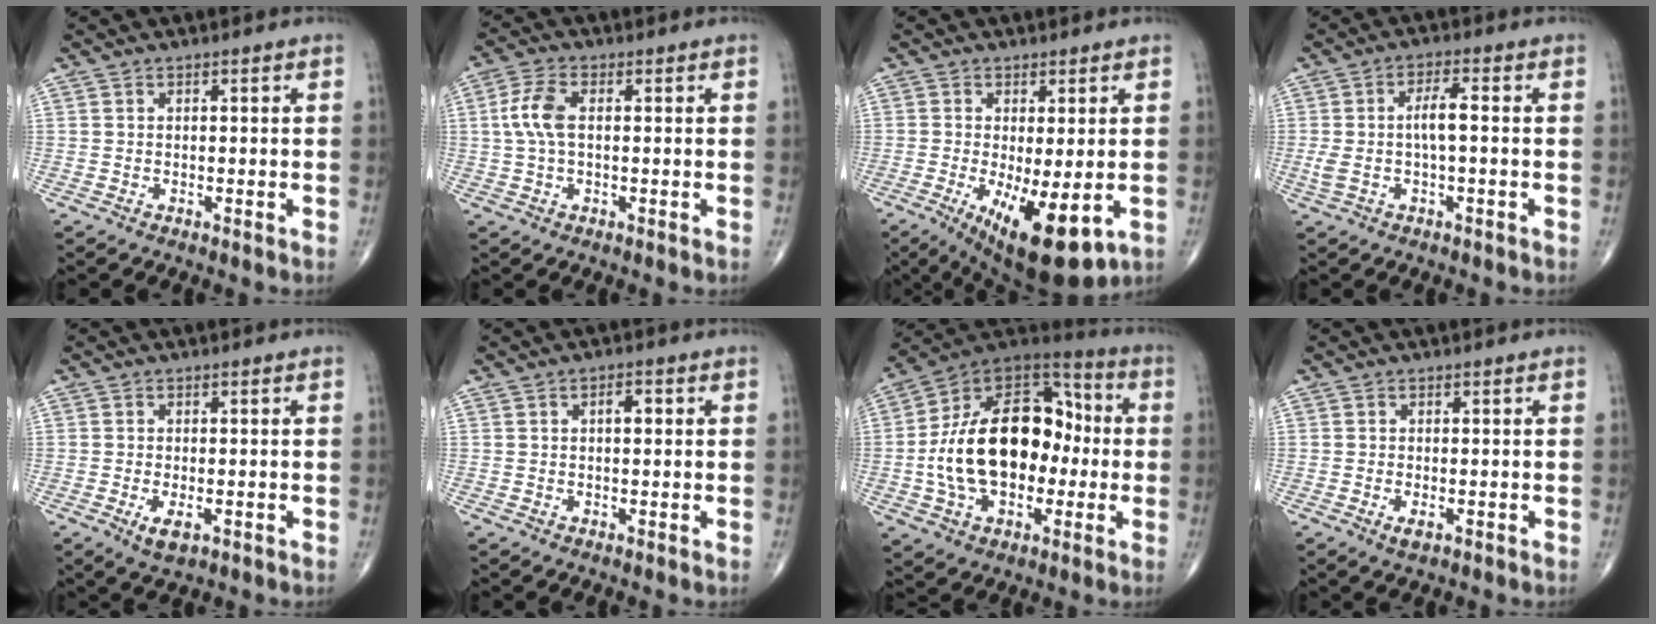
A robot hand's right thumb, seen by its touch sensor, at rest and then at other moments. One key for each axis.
{"total": 6.0, "fx": 0.6, "fy": 3.0, "fz": 5.1, "tx": -0.124, "ty": 0.016, "tz": 0.008}
{"total": 12.7, "fx": -3.6, "fy": 4.2, "fz": 11.4, "tx": -0.180, "ty": -0.025, "tz": -0.040}
{"total": 5.7, "fx": -0.1, "fy": 1.4, "fz": 5.6, "tx": -0.130, "ty": 0.018, "tz": -0.003}
{"total": 3.4, "fx": -1.3, "fy": 1.4, "fz": 2.8, "tx": -0.050, "ty": -0.007, "tz": -0.019}
{"total": 2.3, "fx": 0.5, "fy": 1.1, "fz": 1.9, "tx": -0.025, "ty": 0.005, "tz": 0.003}
{"total": 24.2, "fx": -1.7, "fy": 15.4, "fz": 18.6, "tx": -0.301, "ty": 0.038, "tz": -0.026}
{"total": 1.7, "fx": -0.8, "fy": 0.6, "fz": 1.4, "tx": -0.027, "ty": -0.003, "tz": -0.013}